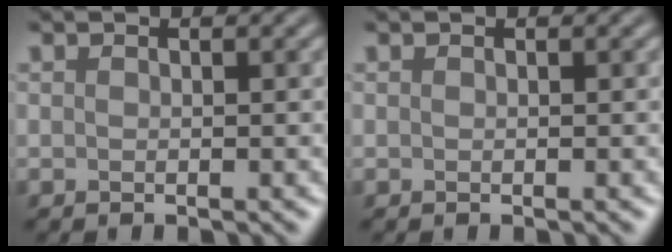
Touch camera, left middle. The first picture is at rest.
{"total": 0.0}